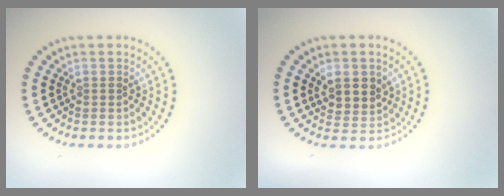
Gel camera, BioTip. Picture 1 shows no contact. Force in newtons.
{"total": 2.7, "press": 2.5, "slide": 1.0}